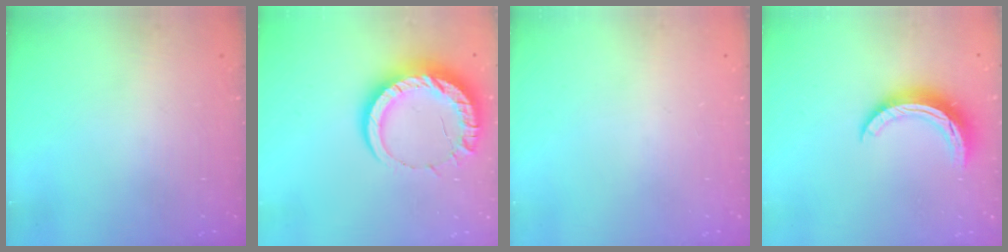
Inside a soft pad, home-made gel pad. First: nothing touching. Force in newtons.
{"total": 14.8, "press": 14.8, "slide": 0.8}
{"total": 0.0}
{"total": 10.3, "press": 10.3, "slide": 0.3}